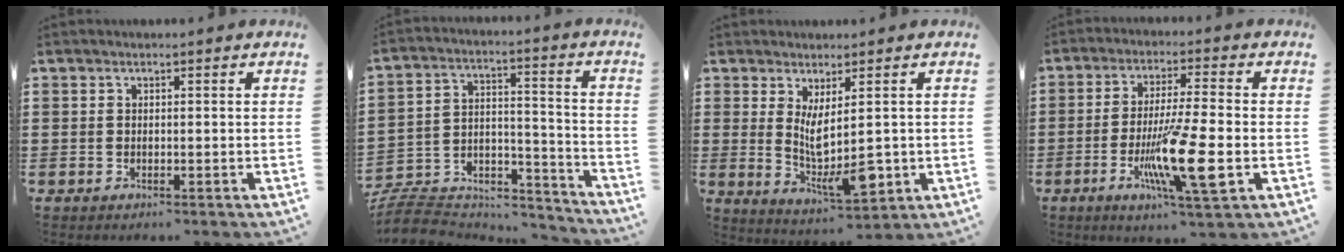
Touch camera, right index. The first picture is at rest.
{"total": 7.3, "force": [-6.7, 2.4, 1.8], "torque": [-0.039, 0.008, -0.134]}
{"total": 7.7, "force": [0.0, 2.1, 7.4], "torque": [-0.142, -0.021, 0.000]}
{"total": 13.2, "force": [-3.8, 1.8, 12.5], "torque": [-0.240, -0.015, -0.069]}